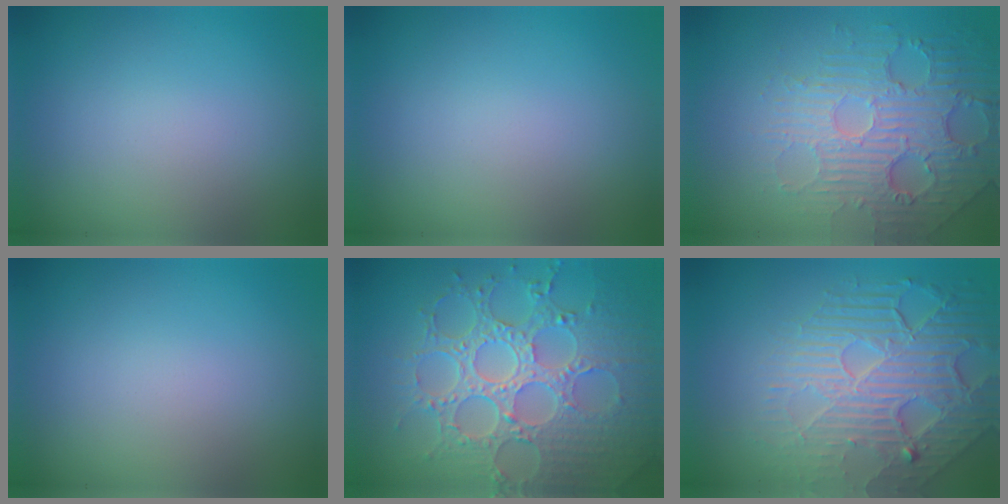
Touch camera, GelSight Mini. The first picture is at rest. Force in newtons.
{"total": 0.0}
{"total": 5.1, "press": 4.3, "slide": 2.7}
{"total": 0.0}
{"total": 8.8, "press": 6.4, "slide": 5.9}
{"total": 8.2, "press": 5.7, "slide": 5.9}